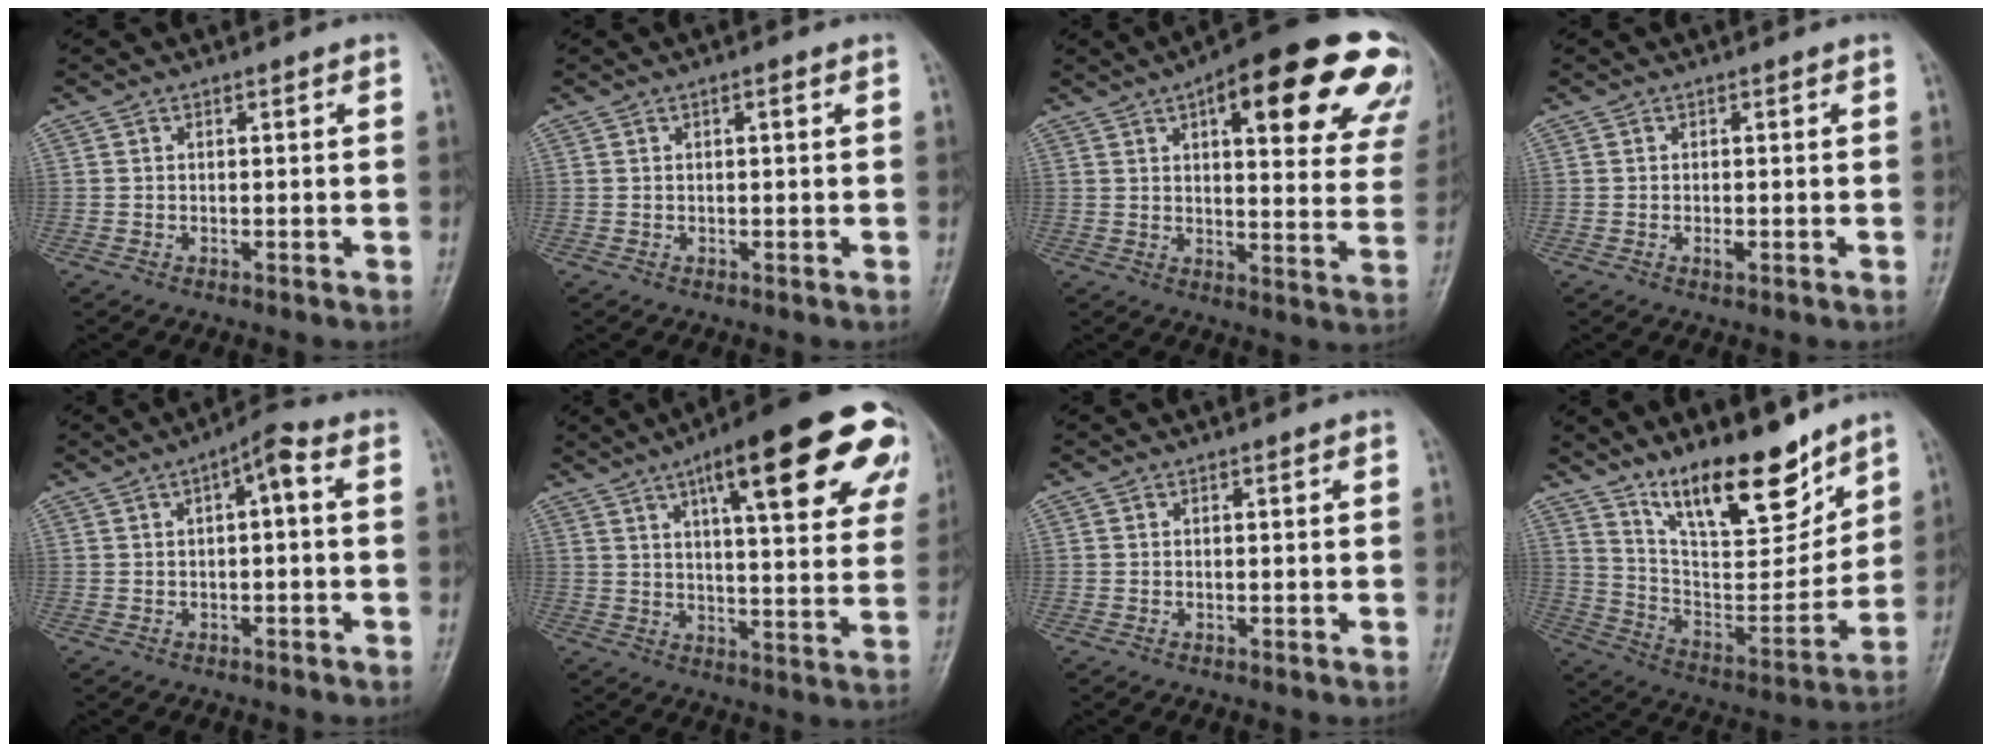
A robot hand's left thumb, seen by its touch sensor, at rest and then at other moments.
{"total": 0.9, "force": [0.3, 0.2, 0.8], "torque": [-0.016, 0.002, 0.002]}
{"total": 25.6, "force": [13.4, 8.4, 20.1], "torque": [-0.225, -0.018, 0.162]}
{"total": 1.2, "force": [-0.2, 0.5, 1.0], "torque": [-0.013, -0.001, -0.005]}
{"total": 4.3, "force": [0.5, 1.4, 4.0], "torque": [-0.055, 0.023, -0.001]}
{"total": 24.9, "force": [12.0, 6.8, 20.8], "torque": [-0.261, -0.011, 0.164]}
{"total": 0.0}
{"total": 18.8, "force": [13.5, 6.2, 11.6], "torque": [-0.140, -0.089, 0.239]}